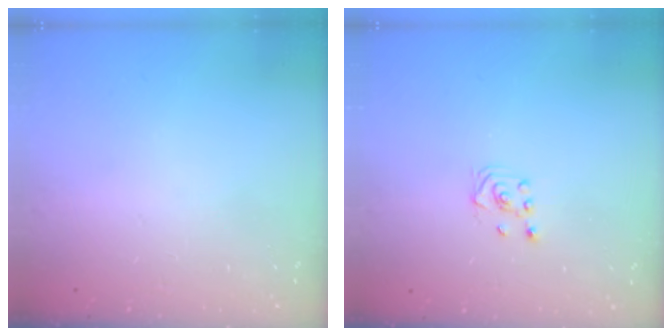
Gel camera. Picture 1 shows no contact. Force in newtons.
{"total": 2.3, "press": 2.2, "slide": 0.8}